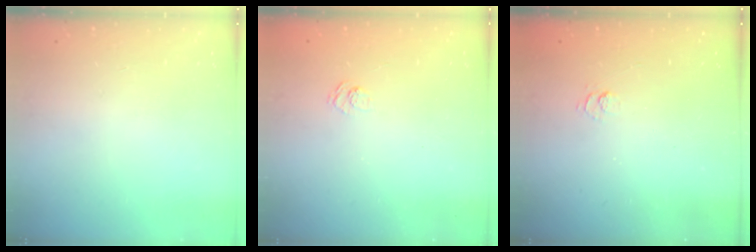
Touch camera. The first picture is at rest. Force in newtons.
{"total": 2.4, "press": 2.0, "slide": 1.3}
{"total": 2.7, "press": 2.2, "slide": 1.5}